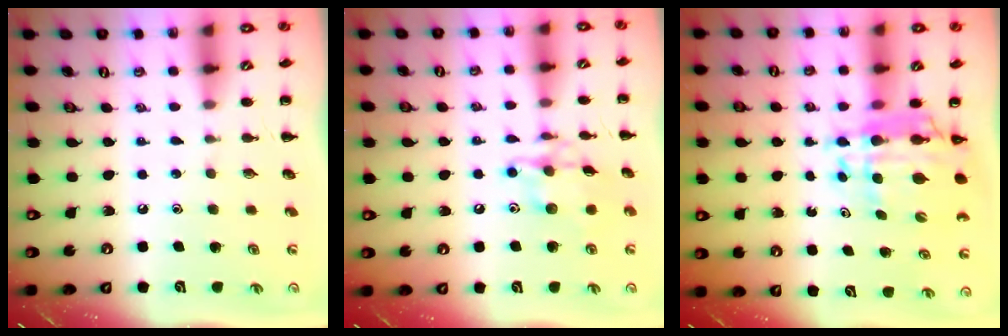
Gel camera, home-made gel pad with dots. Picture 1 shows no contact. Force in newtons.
{"total": 12.2, "press": 12.2, "slide": 0.6}
{"total": 10.3, "press": 9.8, "slide": 3.2}